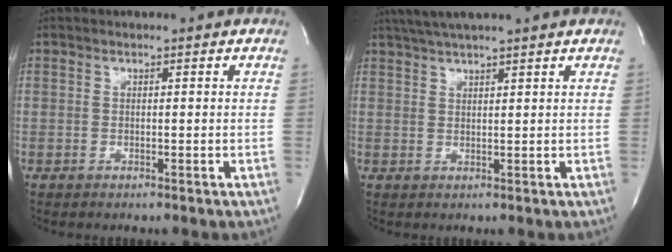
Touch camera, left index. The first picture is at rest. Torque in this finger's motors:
{"motor_torque": [0.32, -0.28, 0.19, 0.11]}